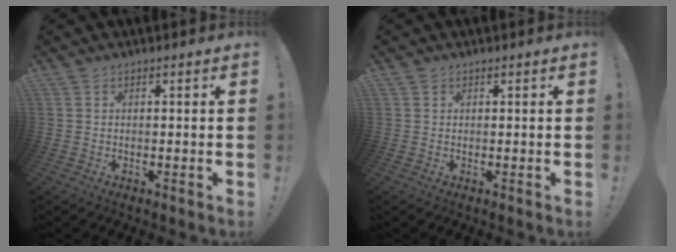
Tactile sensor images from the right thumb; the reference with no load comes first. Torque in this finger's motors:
{"motor_torque": [-0.31, 0.01, -0.40, 0.24, -0.09]}